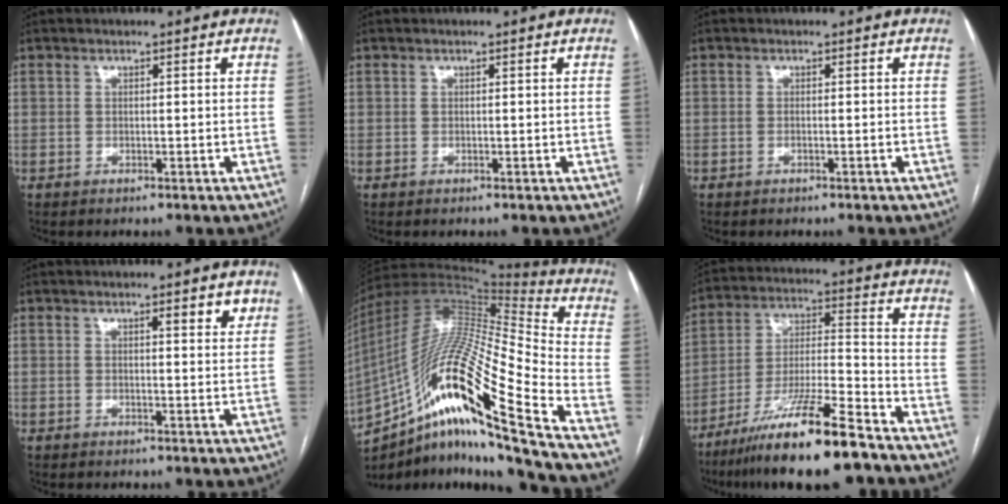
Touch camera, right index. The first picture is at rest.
{"total": 0.0}
{"total": 0.5, "force": [-0.2, 0.0, 0.5], "torque": [-0.010, -0.001, 0.000]}
{"total": 3.1, "force": [1.9, 0.6, 2.3], "torque": [-0.027, -0.008, 0.024]}
{"total": 25.8, "force": [-14.0, 1.2, 21.6], "torque": [-0.405, -0.012, -0.253]}
{"total": 17.2, "force": [-12.2, 1.3, 12.1], "torque": [-0.222, -0.027, -0.217]}